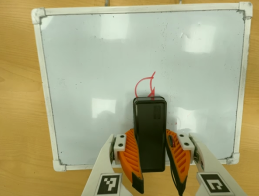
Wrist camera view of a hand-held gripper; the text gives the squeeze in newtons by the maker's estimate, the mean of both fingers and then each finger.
{"total": 8.3, "left": 7.4, "right": 9.2}